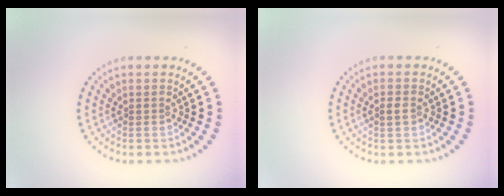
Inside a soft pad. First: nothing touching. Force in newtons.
{"total": 1.0, "press": 1.0, "slide": 0.1}